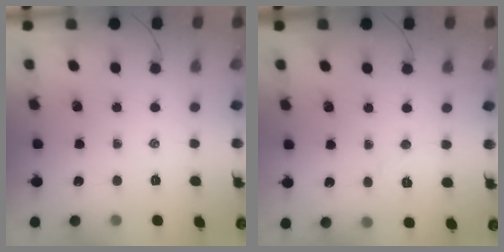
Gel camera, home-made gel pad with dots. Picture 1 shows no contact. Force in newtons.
{"total": 4.0, "press": 3.9, "slide": 0.9}